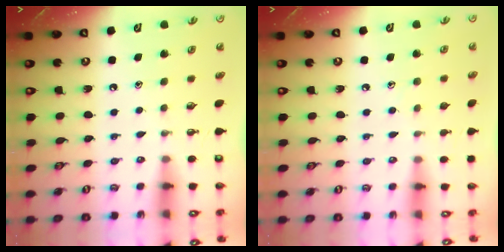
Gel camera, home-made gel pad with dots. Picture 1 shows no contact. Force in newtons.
{"total": 5.3, "press": 5.3, "slide": 0.6}